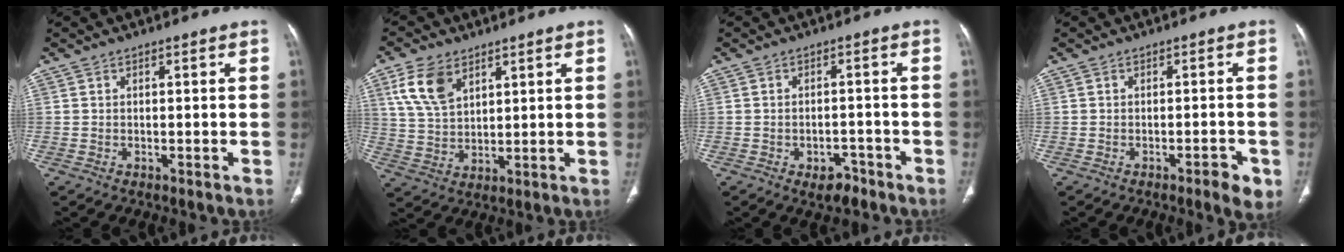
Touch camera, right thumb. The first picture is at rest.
{"total": 9.0, "force": [4.7, 5.4, 5.6], "torque": [-0.098, -0.012, 0.099]}
{"total": 4.3, "force": [-2.7, 2.4, 2.3], "torque": [-0.022, 0.020, -0.033]}
{"total": 4.1, "force": [-2.1, 1.2, 3.3], "torque": [-0.037, 0.007, -0.024]}